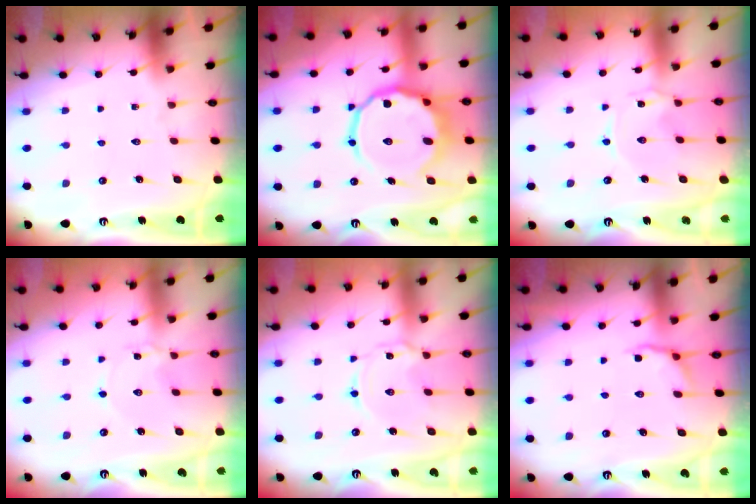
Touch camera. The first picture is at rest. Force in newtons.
{"total": 14.4, "press": 14.3, "slide": 1.7}
{"total": 0.0}
{"total": 0.8, "press": 0.8, "slide": 0.1}
{"total": 2.0, "press": 2.0, "slide": 0.2}
{"total": 2.6, "press": 1.4, "slide": 2.2}